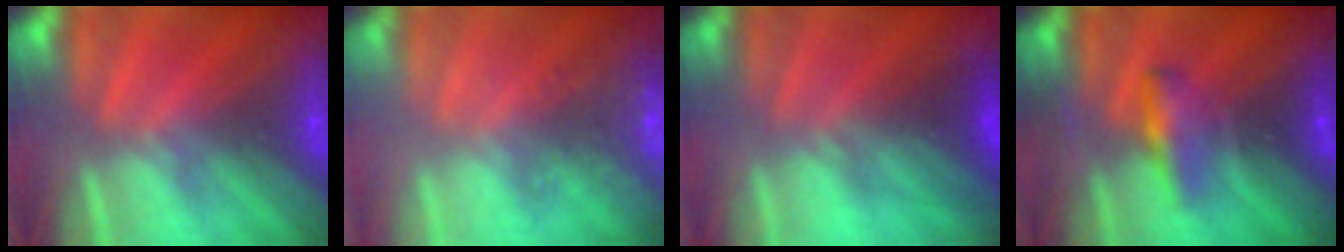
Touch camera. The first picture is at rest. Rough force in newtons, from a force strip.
{"total": 6.8}
{"total": 2.2}
{"total": 9.6}